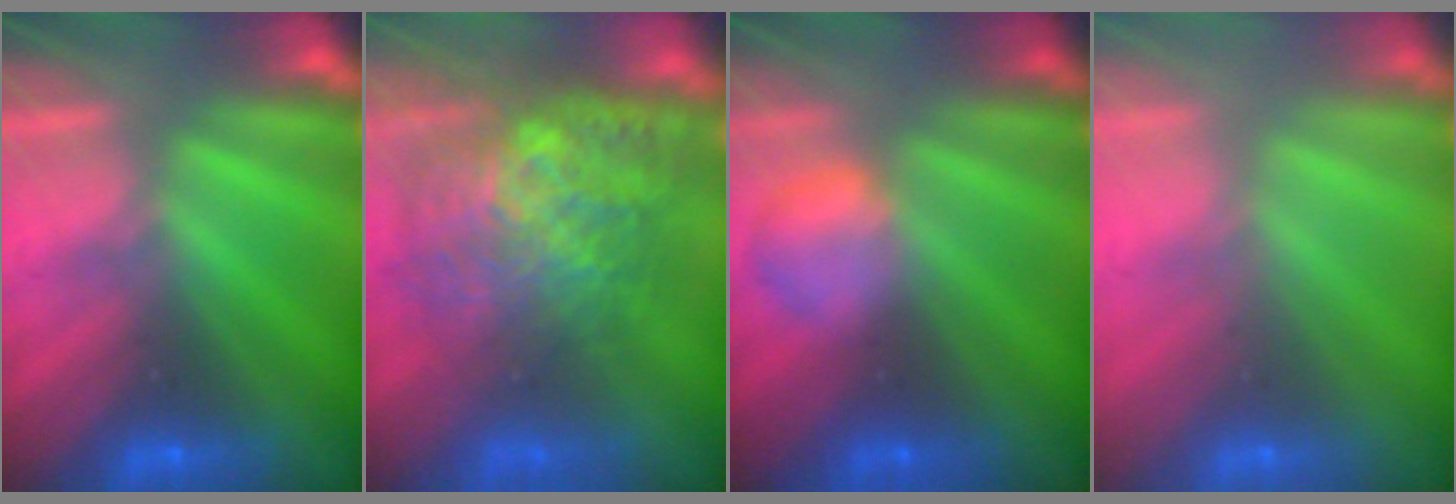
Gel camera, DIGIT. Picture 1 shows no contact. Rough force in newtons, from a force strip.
{"total": 8.7}
{"total": 2.3}
{"total": 2.8}